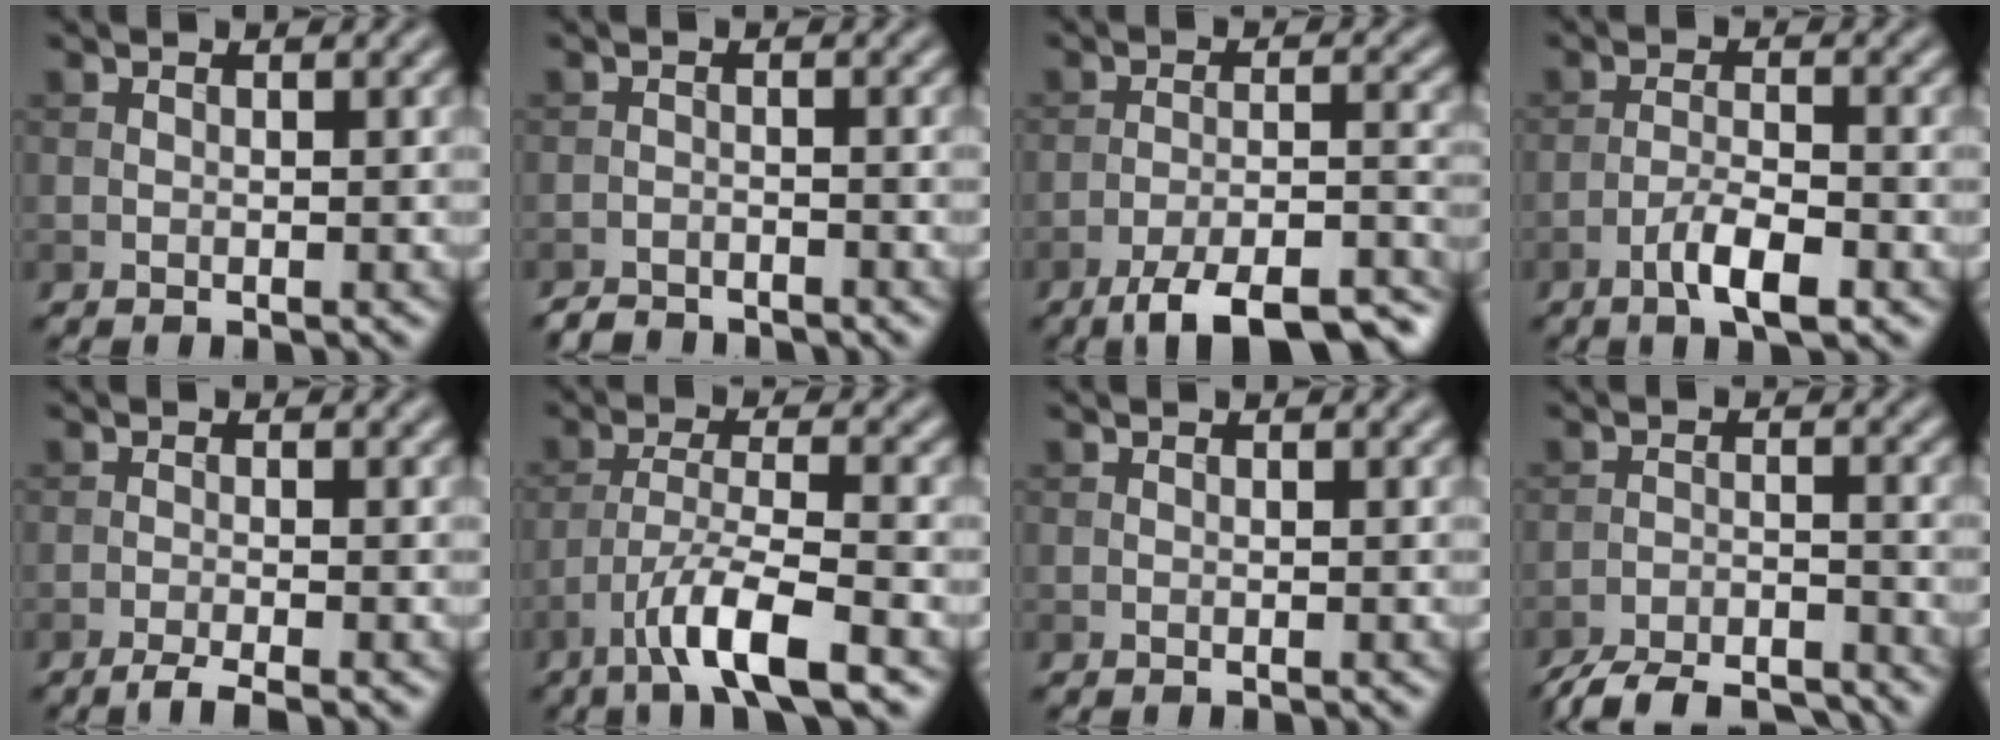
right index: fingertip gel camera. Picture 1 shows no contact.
{"total": 2.1, "force": [-2.0, 0.4, 0.2], "torque": [0.002, -0.001, -0.039]}
{"total": 9.9, "force": [-7.9, 2.4, 5.5], "torque": [-0.079, -0.009, -0.118]}
{"total": 3.8, "force": [-2.2, 0.9, 3.0], "torque": [-0.060, 0.005, -0.044]}
{"total": 2.3, "force": [-1.6, 0.3, 1.6], "torque": [-0.026, 0.000, -0.037]}
{"total": 6.4, "force": [-3.9, 1.2, 5.0], "torque": [-0.086, 0.003, -0.075]}
{"total": 0.0}
{"total": 8.2, "force": [-7.6, 1.6, 2.7], "torque": [-0.046, -0.017, -0.126]}